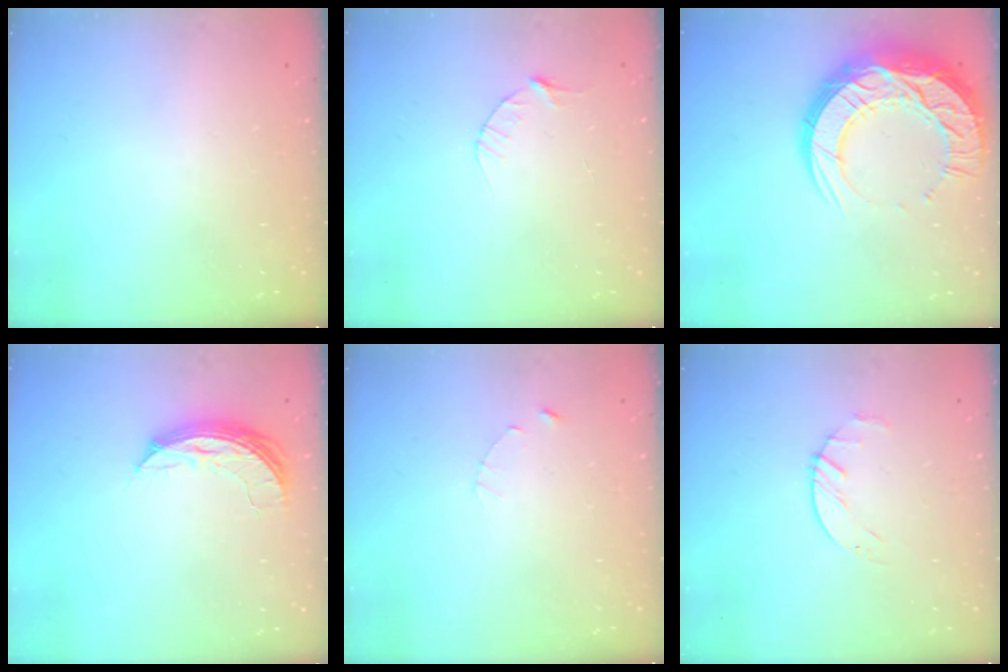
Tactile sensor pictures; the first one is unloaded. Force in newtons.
{"total": 3.1, "press": 3.0, "slide": 0.4}
{"total": 22.3, "press": 22.2, "slide": 1.9}
{"total": 8.2, "press": 8.2, "slide": 0.1}
{"total": 1.0, "press": 1.0, "slide": 0.2}
{"total": 2.2, "press": 2.2, "slide": 0.4}